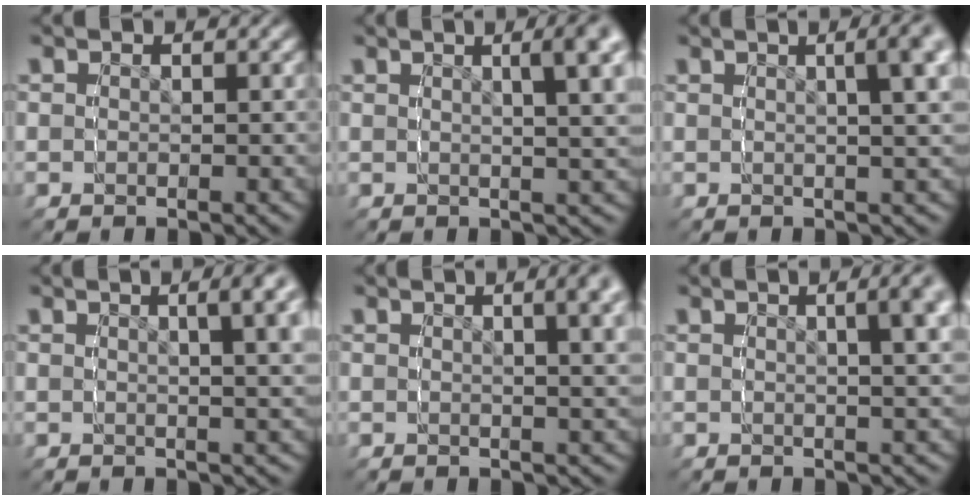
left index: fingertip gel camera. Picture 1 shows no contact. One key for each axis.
{"total": 1.7, "fx": 0.8, "fy": -0.8, "fz": 1.2, "tx": 0.011, "ty": 0.026, "tz": 0.011}
{"total": 1.7, "fx": 0.2, "fy": -0.6, "fz": 1.5, "tx": 0.000, "ty": 0.024, "tz": 0.004}
{"total": 1.3, "fx": 0.6, "fy": -1.0, "fz": 0.6, "tx": 0.010, "ty": 0.020, "tz": 0.010}
{"total": 1.4, "fx": 0.7, "fy": -1.2, "fz": 0.1, "tx": 0.012, "ty": 0.020, "tz": 0.010}
{"total": 1.2, "fx": 0.3, "fy": -0.9, "fz": 0.9, "tx": 0.005, "ty": 0.021, "tz": 0.005}